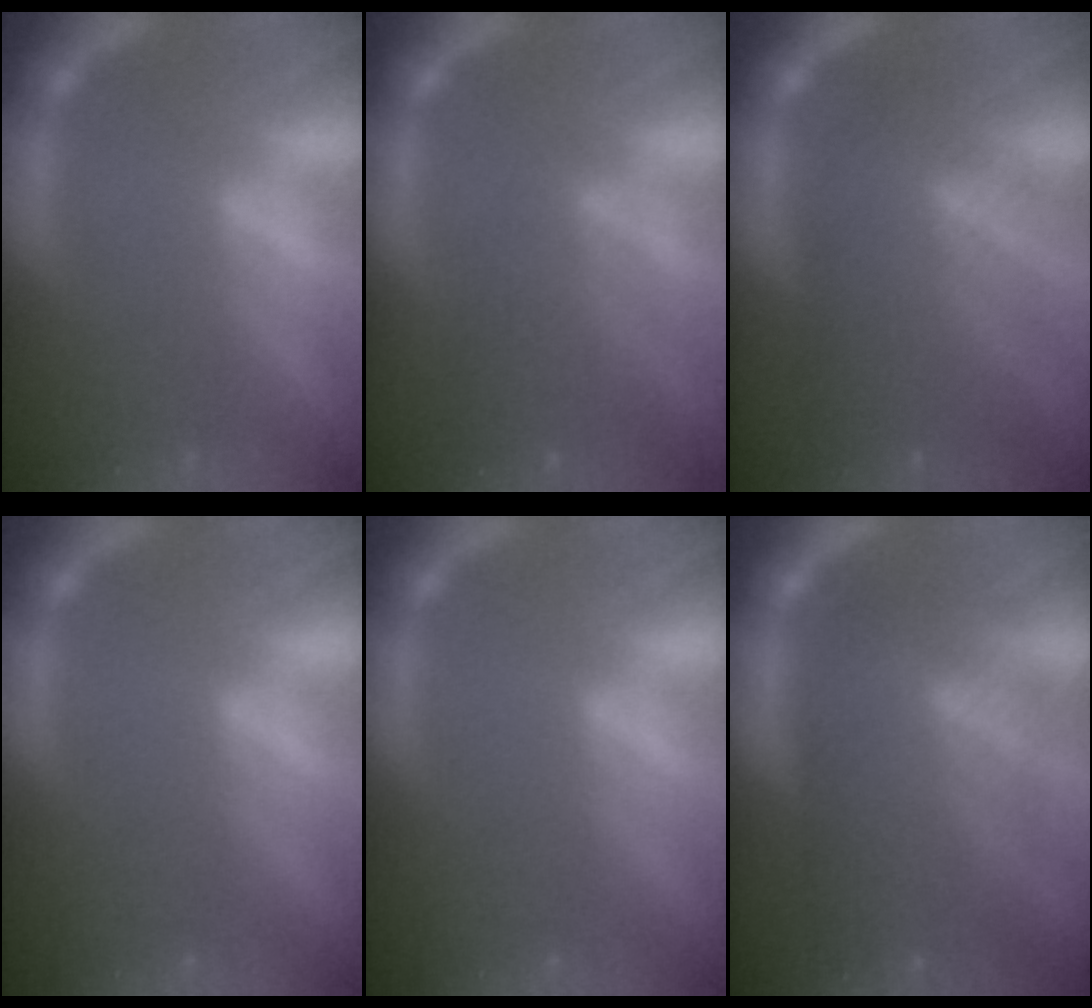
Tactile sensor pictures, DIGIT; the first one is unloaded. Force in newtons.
{"total": 4.6}
{"total": 8.5}
{"total": 0.0}
{"total": 0.0}
{"total": 9.5}